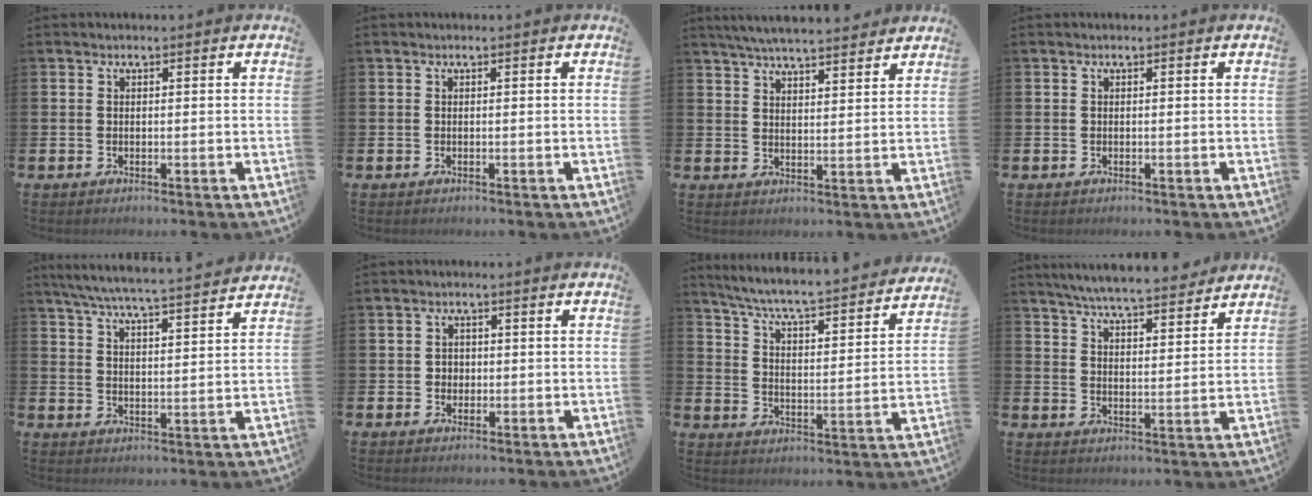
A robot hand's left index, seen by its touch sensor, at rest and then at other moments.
{"total": 0.0}
{"total": 5.7, "force": [5.5, 0.3, 1.4], "torque": [-0.035, -0.025, 0.099]}
{"total": 0.0}
{"total": 6.5, "force": [6.2, -0.1, 2.0], "torque": [-0.054, -0.045, 0.106]}
{"total": 1.8, "force": [0.2, 1.7, 0.5], "torque": [0.007, 0.002, -0.004]}
{"total": 6.5, "force": [6.1, 0.1, 2.3], "torque": [-0.075, -0.052, 0.100]}
{"total": 6.4, "force": [6.2, 0.4, 1.5], "torque": [-0.044, -0.041, 0.109]}